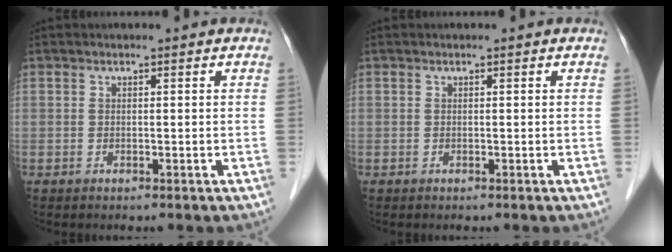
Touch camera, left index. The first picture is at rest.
{"total": 0.0}